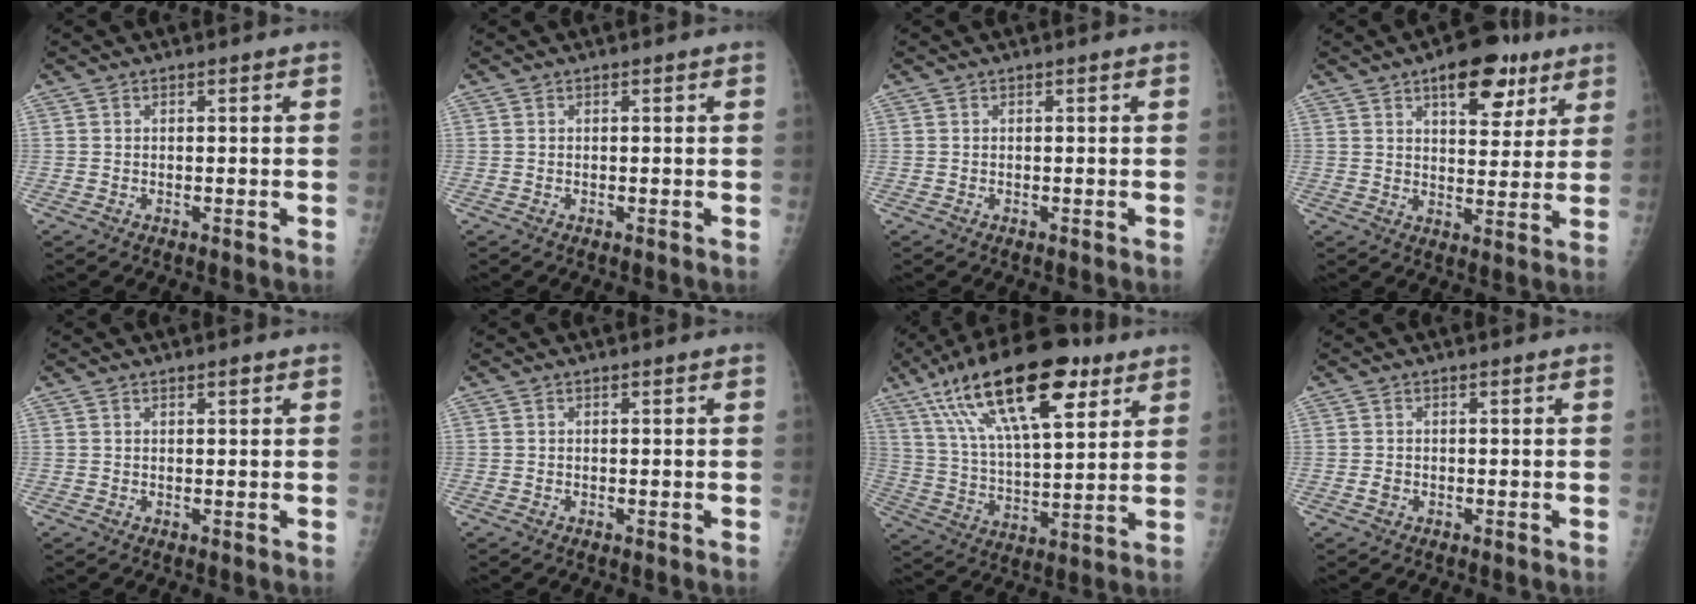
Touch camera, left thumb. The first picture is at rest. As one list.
[{"total": 0.0}, {"total": 0.0}, {"total": 12.0, "force": [6.8, 5.9, 7.8], "torque": [-0.071, -0.026, 0.094]}, {"total": 0.9, "force": [0.6, 0.3, 0.6], "torque": [-0.007, -0.002, 0.010]}, {"total": 0.0}, {"total": 24.1, "force": [12.8, 9.0, 18.3], "torque": [-0.301, -0.023, 0.221]}, {"total": 1.1, "force": [-0.3, 0.9, 0.6], "torque": [-0.009, 0.001, -0.004]}]